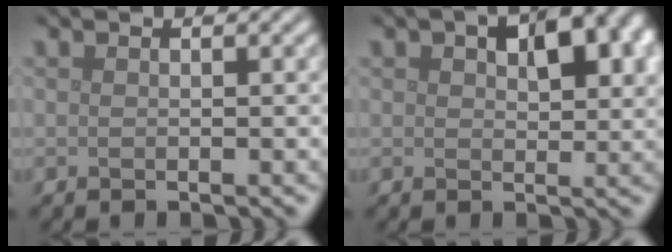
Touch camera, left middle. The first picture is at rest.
{"total": 7.0, "force": [2.5, 3.7, 5.4], "torque": [-0.071, 0.006, 0.037]}